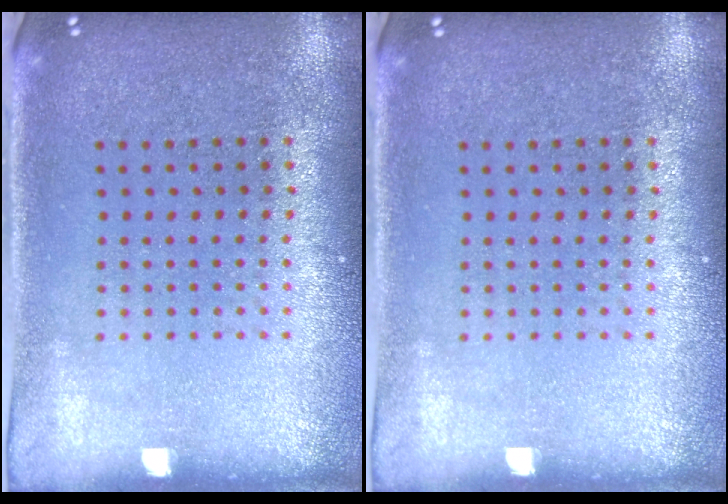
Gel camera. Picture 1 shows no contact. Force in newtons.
{"total": 0.0}